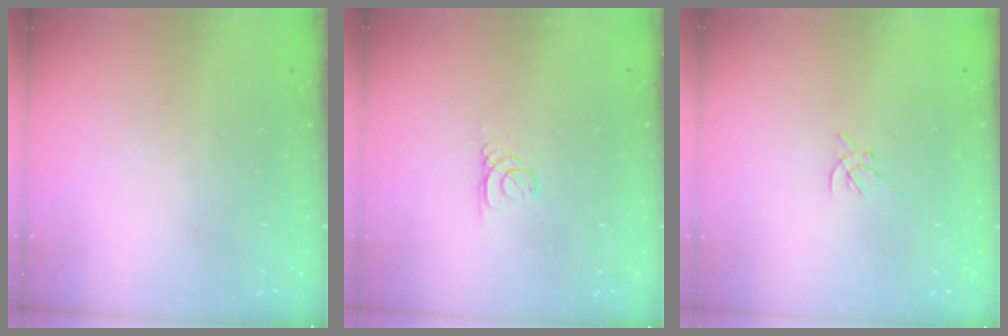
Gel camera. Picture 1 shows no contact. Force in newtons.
{"total": 0.8, "press": 0.8, "slide": 0.1}
{"total": 1.2, "press": 1.1, "slide": 0.5}